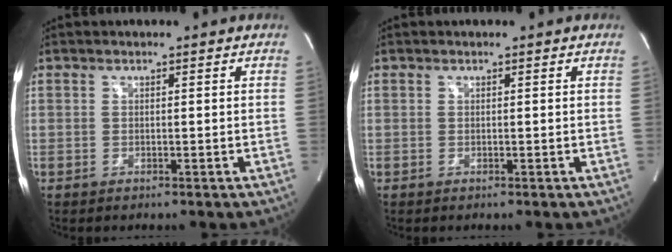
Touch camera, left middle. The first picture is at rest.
{"total": 0.0}